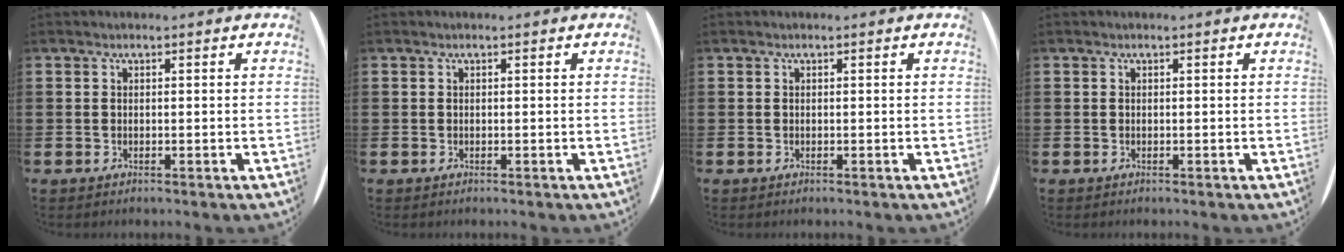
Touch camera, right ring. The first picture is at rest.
{"total": 0.0}
{"total": 0.0}
{"total": 0.0}